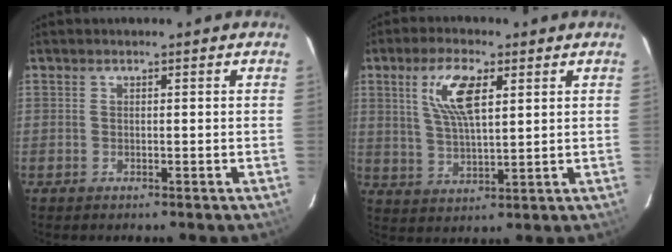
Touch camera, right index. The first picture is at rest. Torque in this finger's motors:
{"motor_torque": [0.59, 0.33, 0.35, 0.14]}